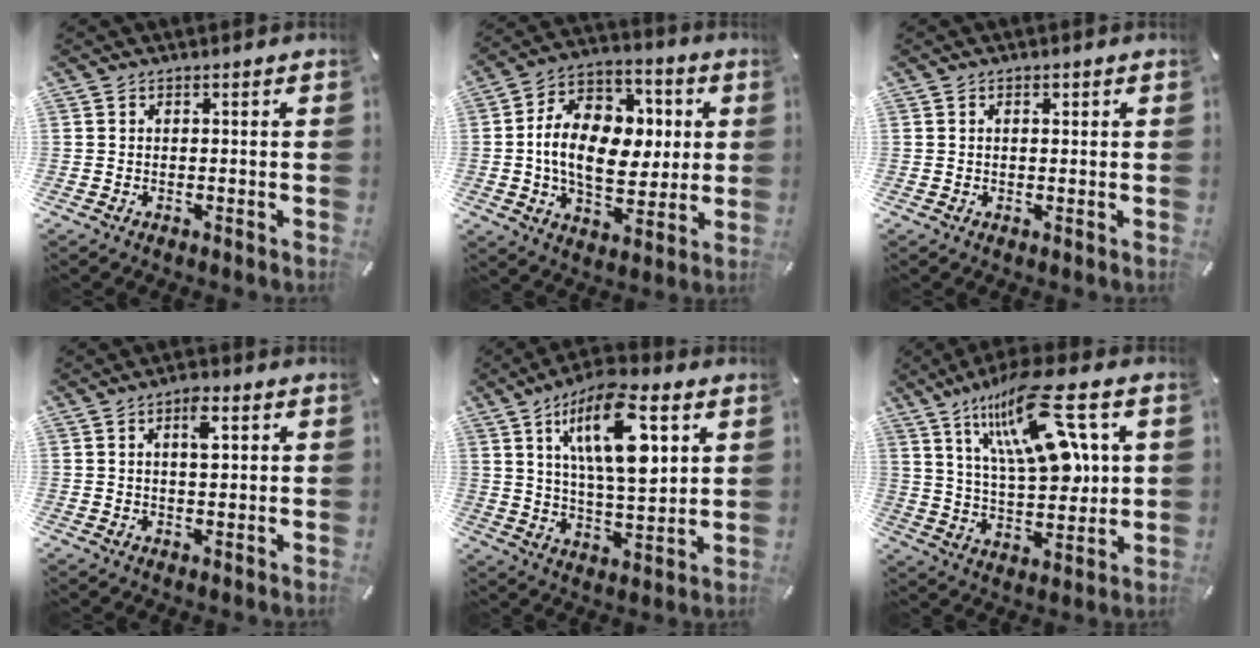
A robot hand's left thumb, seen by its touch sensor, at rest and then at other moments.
{"total": 16.7, "force": [0.5, 11.7, 11.9], "torque": [-0.224, 0.004, 0.010]}
{"total": 1.2, "force": [0.4, 0.7, 0.9], "torque": [-0.012, 0.002, 0.004]}
{"total": 4.9, "force": [1.5, 2.2, 4.1], "torque": [-0.054, -0.005, 0.017]}
{"total": 17.4, "force": [8.0, 6.9, 13.8], "torque": [-0.241, -0.016, 0.130]}
{"total": 21.7, "force": [10.5, 8.9, 16.9], "torque": [-0.281, -0.040, 0.165]}